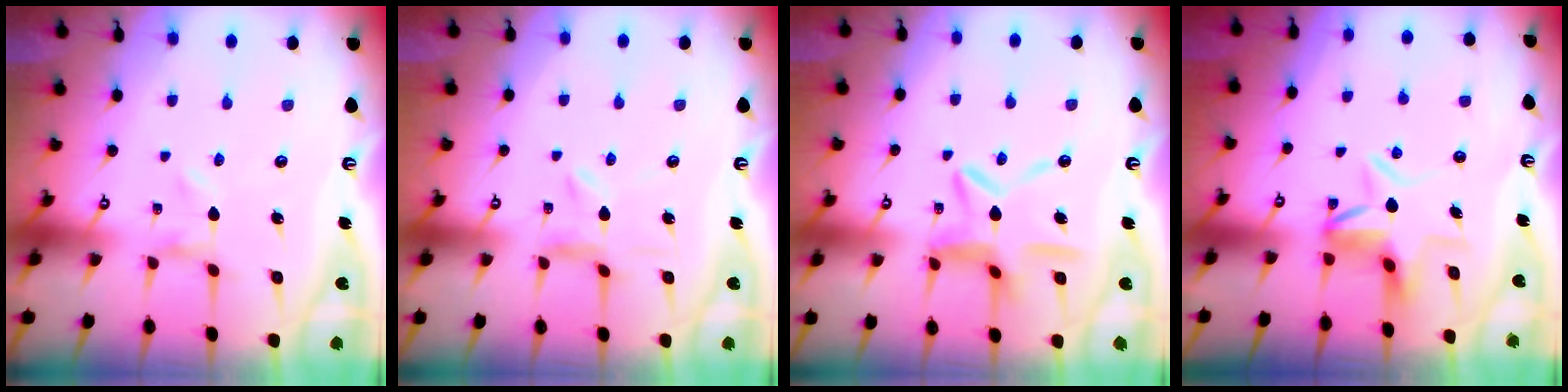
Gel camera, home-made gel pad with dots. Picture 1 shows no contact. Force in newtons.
{"total": 3.0, "press": 2.9, "slide": 0.3}
{"total": 12.3, "press": 12.2, "slide": 1.2}
{"total": 6.7, "press": 6.7, "slide": 0.6}